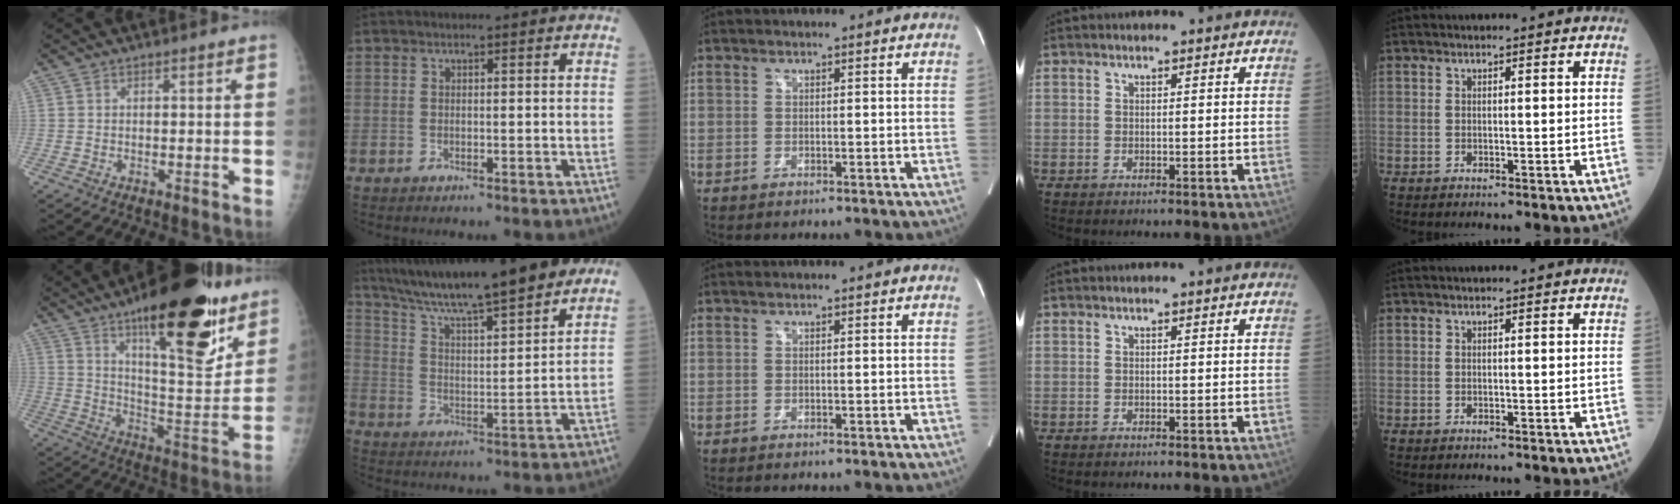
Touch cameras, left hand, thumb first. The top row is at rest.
{"thumb": {"total": 25.4, "force": [15.2, 8.2, 18.6], "torque": [-0.231, -0.073, 0.233]}, "index": {"total": 18.9, "force": [16.0, 0.7, 10.1], "torque": [-0.165, 0.014, 0.254]}}